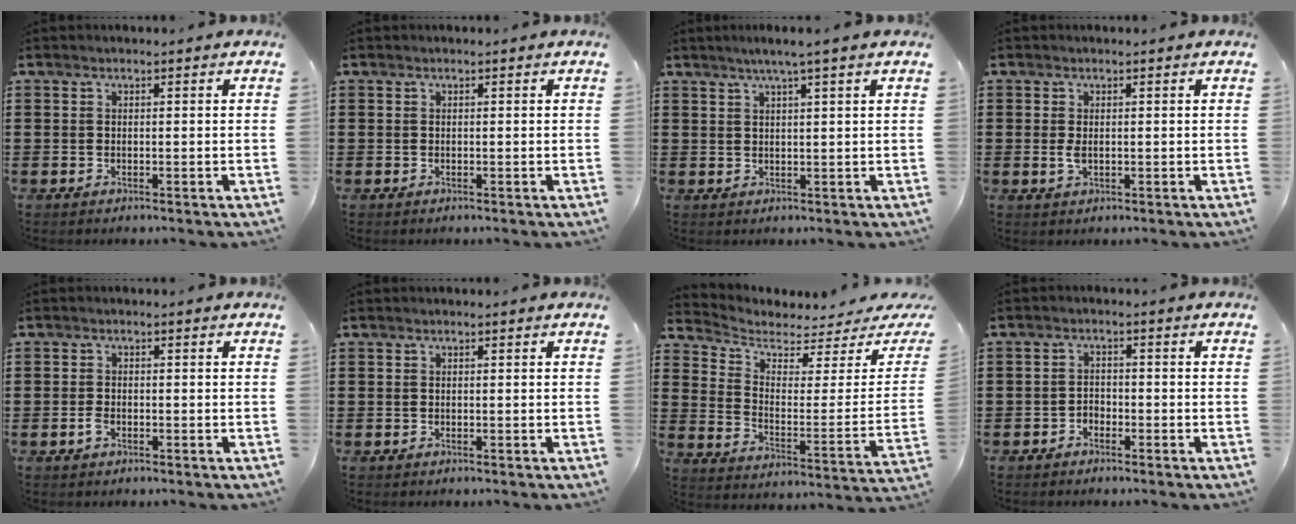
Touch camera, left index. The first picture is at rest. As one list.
[{"total": 0.0}, {"total": 2.7, "force": [1.8, -0.5, 2.0], "torque": [-0.040, -0.001, 0.031]}, {"total": 1.7, "force": [0.0, 0.7, 1.6], "torque": [-0.046, -0.004, -0.004]}, {"total": 1.6, "force": [-0.6, 0.8, 1.2], "torque": [-0.032, -0.003, -0.014]}, {"total": 0.0}, {"total": 3.7, "force": [3.1, 1.5, 1.3], "torque": [-0.050, -0.026, 0.048]}, {"total": 1.7, "force": [-1.6, 0.7, 0.1], "torque": [-0.010, 0.001, -0.035]}]